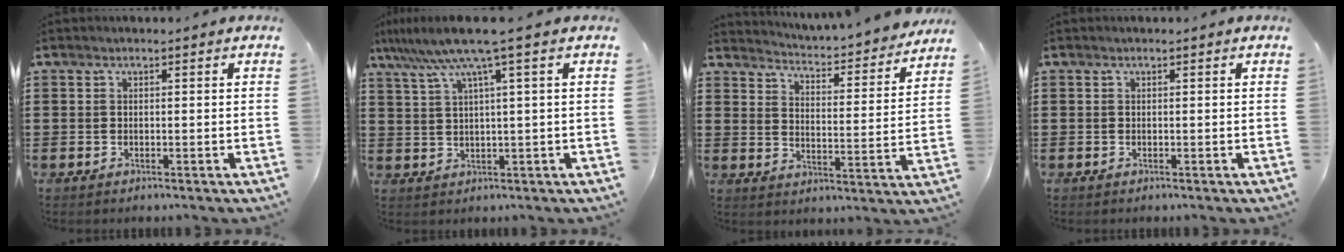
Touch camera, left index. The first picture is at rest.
{"total": 7.4, "force": [3.9, -0.5, 6.3], "torque": [-0.140, -0.017, 0.062]}
{"total": 3.4, "force": [3.3, -0.5, 0.3], "torque": [-0.029, -0.039, 0.047]}
{"total": 0.0}